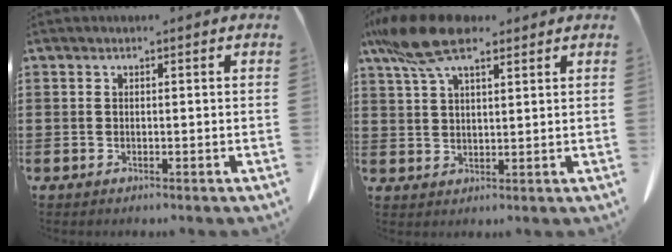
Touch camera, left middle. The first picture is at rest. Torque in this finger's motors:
{"motor_torque": [1.08, 0.24, 0.79, 0.21]}